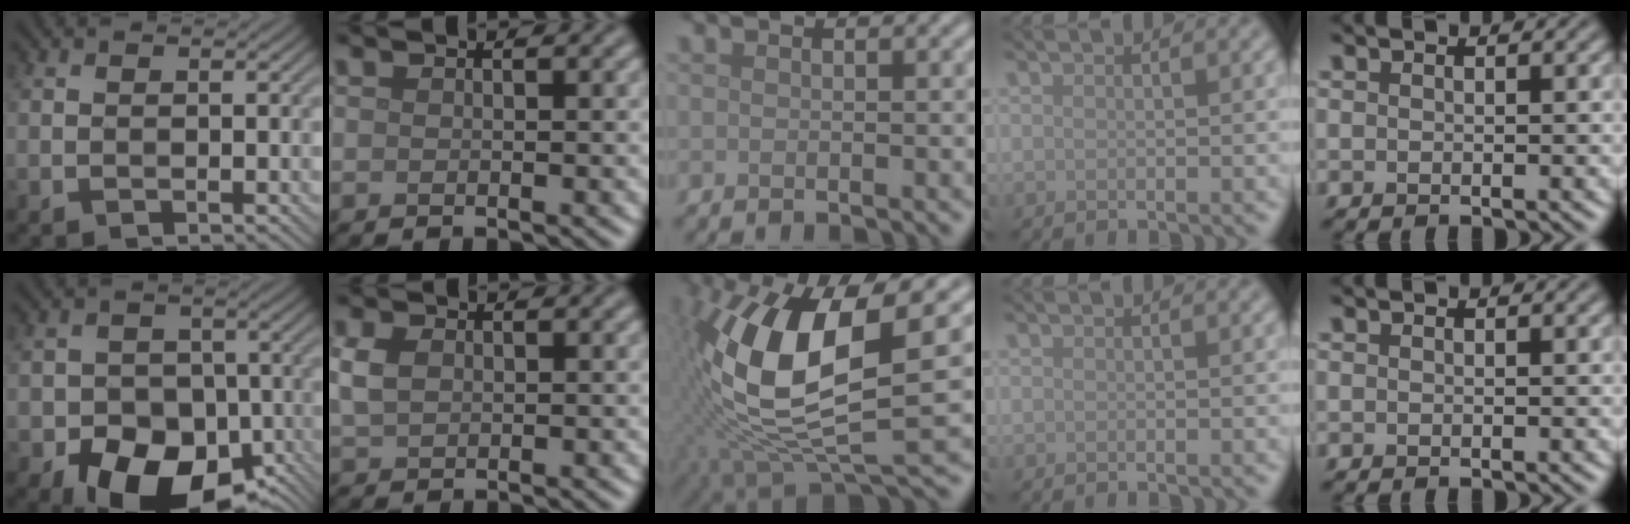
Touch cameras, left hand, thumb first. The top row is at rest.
{"thumb": {"total": 15.4, "force": [-8.0, 10.2, 8.2], "torque": [-0.130, -0.034, -0.129]}, "index": {"total": 2.5, "force": [0.5, 1.9, 1.5], "torque": [-0.038, 0.004, 0.008]}, "middle": {"total": 13.9, "force": [1.8, 5.4, 12.7], "torque": [-0.272, -0.018, 0.034]}}